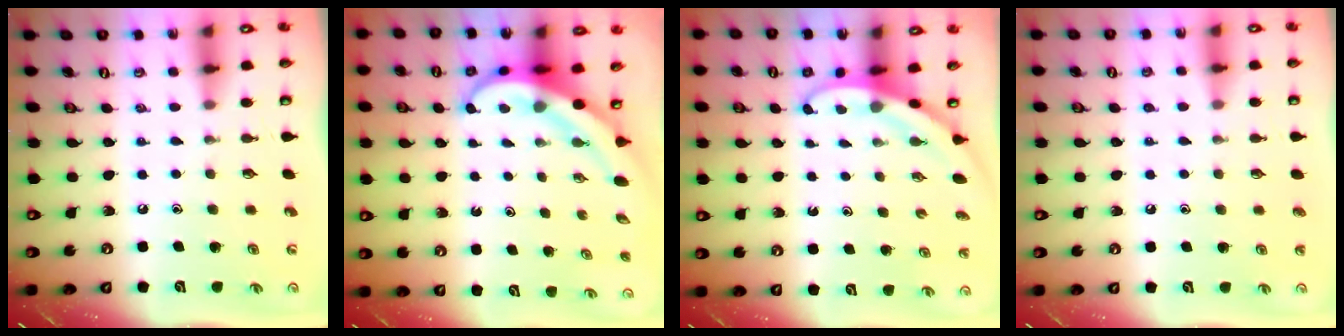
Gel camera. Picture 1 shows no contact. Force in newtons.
{"total": 7.9, "press": 7.8, "slide": 1.6}
{"total": 3.3, "press": 3.3, "slide": 0.1}
{"total": 2.0, "press": 2.0, "slide": 0.2}